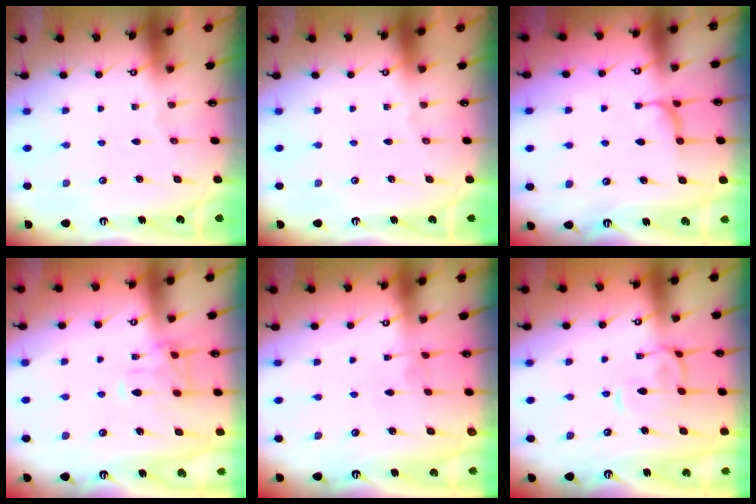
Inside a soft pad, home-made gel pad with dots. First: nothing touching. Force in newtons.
{"total": 0.0}
{"total": 0.8, "press": 0.4, "slide": 0.7}
{"total": 3.2, "press": 2.9, "slide": 1.4}
{"total": 2.7, "press": 2.6, "slide": 0.2}
{"total": 1.4, "press": 1.2, "slide": 0.7}